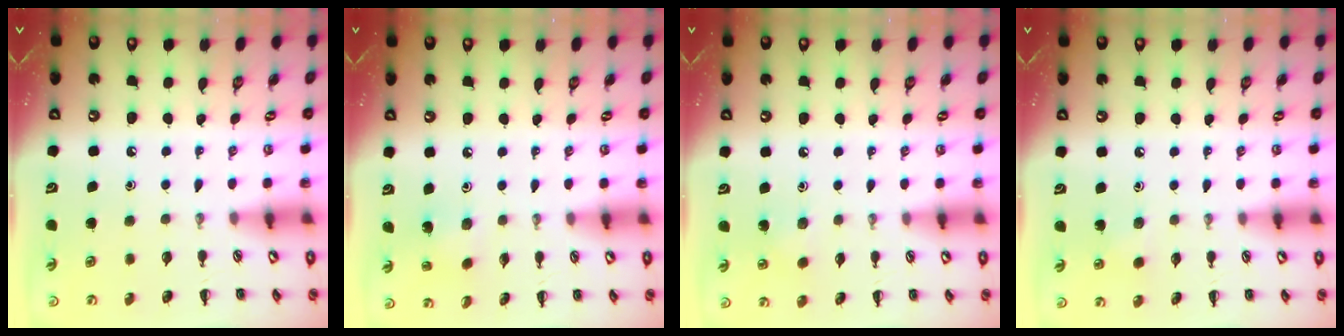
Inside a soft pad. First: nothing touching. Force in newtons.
{"total": 1.8, "press": 1.6, "slide": 0.7}
{"total": 4.6, "press": 4.5, "slide": 1.2}
{"total": 5.7, "press": 5.4, "slide": 1.6}